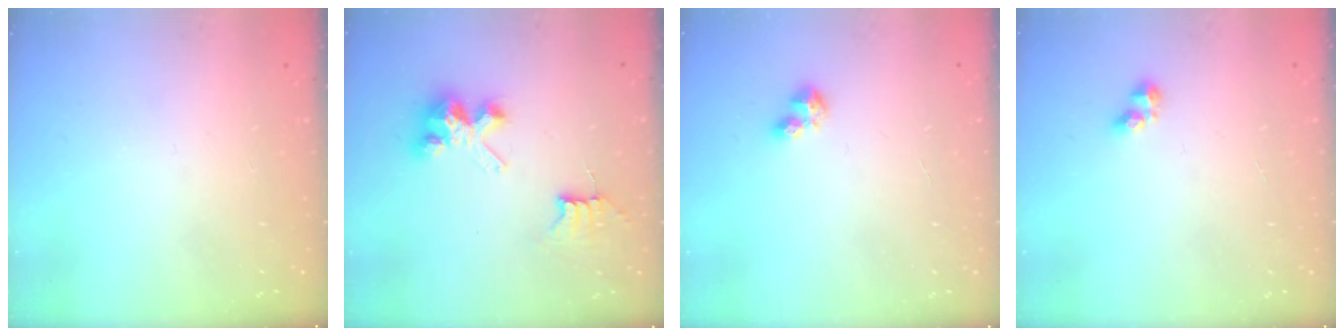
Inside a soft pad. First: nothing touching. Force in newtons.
{"total": 7.5, "press": 7.5, "slide": 0.5}
{"total": 3.7, "press": 3.7, "slide": 0.3}
{"total": 2.6, "press": 2.5, "slide": 0.7}